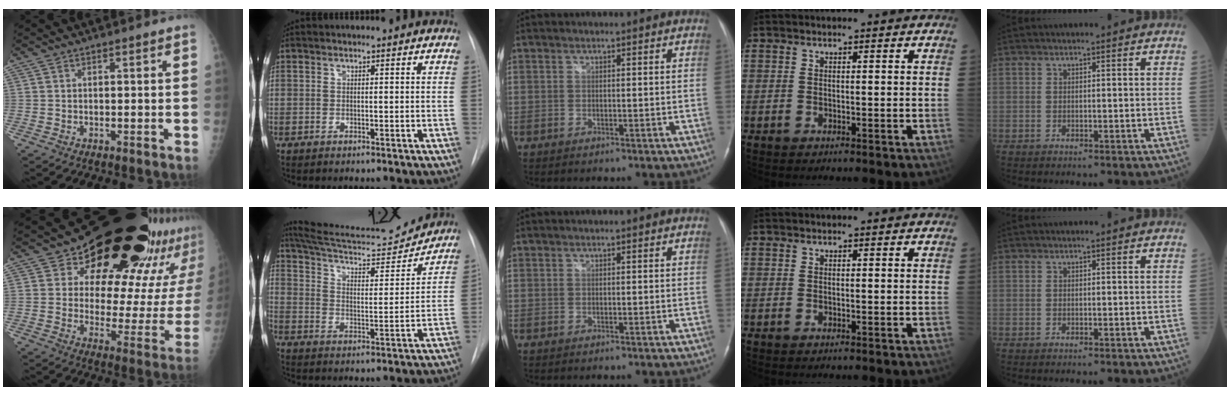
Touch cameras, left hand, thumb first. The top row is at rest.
{"thumb": {"total": 28.9, "force": [20.6, 12.2, 16.1], "torque": [-0.189, -0.108, 0.269]}, "index": {"total": 18.8, "force": [18.1, 1.3, 5.1], "torque": [-0.086, -0.027, 0.269]}}